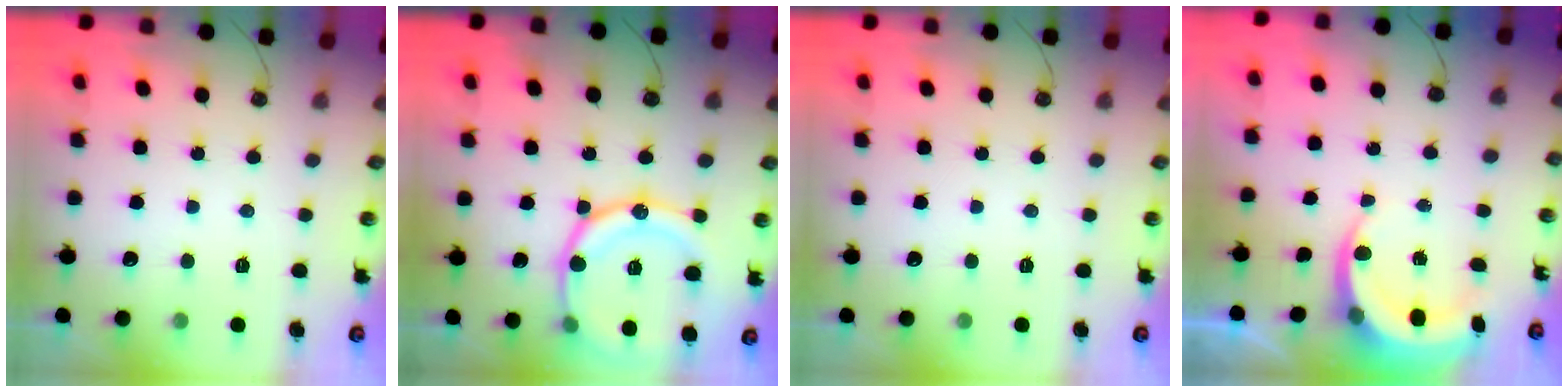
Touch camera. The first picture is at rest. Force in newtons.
{"total": 18.7, "press": 18.4, "slide": 3.3}
{"total": 0.0}
{"total": 5.3, "press": 5.3, "slide": 0.5}